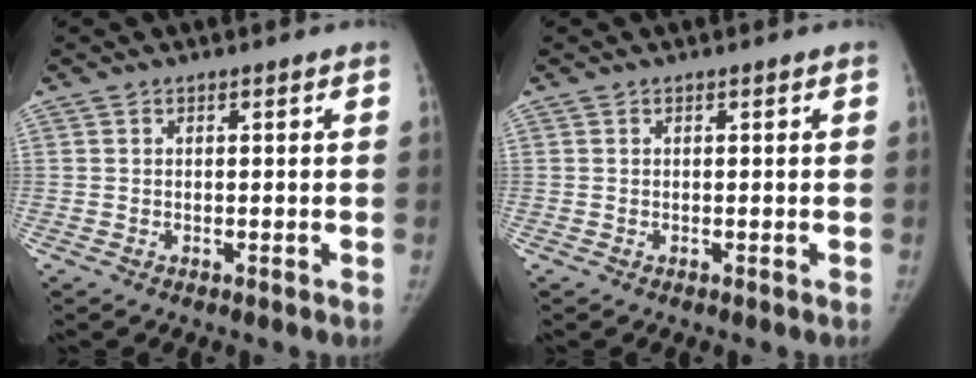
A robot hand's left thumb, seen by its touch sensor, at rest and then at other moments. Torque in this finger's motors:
{"motor_torque": [0.06, -0.06, 0.00, 0.00, 0.00]}